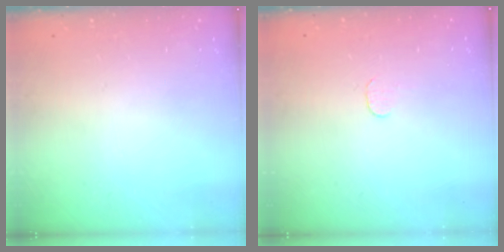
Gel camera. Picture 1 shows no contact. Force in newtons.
{"total": 3.1, "press": 3.1, "slide": 0.3}